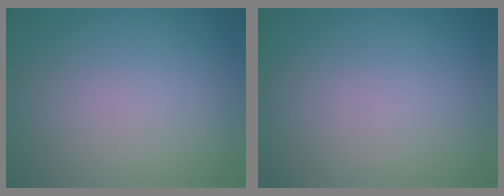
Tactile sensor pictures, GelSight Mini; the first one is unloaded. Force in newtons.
{"total": 0.0}